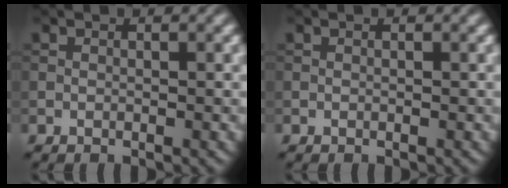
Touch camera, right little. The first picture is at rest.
{"total": 0.0}